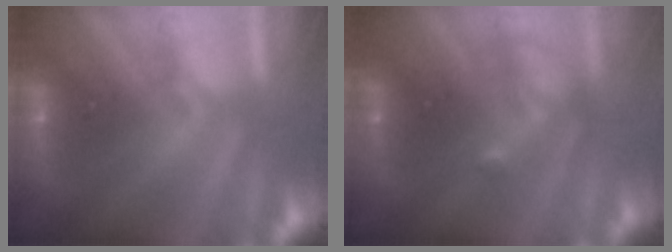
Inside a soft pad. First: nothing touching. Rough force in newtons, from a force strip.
{"total": 2.4}